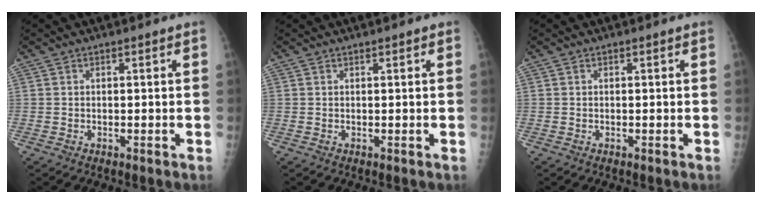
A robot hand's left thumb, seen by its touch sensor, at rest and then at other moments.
{"total": 0.7, "force": [0.5, 0.2, 0.4], "torque": [-0.004, 0.000, 0.005]}
{"total": 0.0}